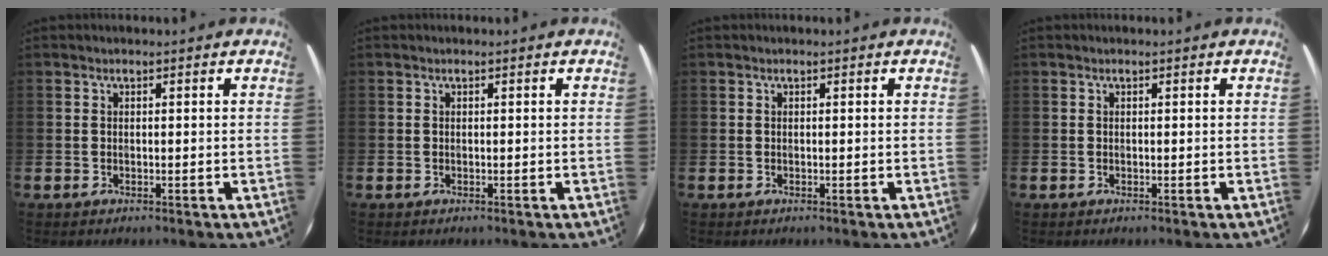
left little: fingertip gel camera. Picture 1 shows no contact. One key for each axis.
{"total": 0.0}
{"total": 0.0}
{"total": 0.0}